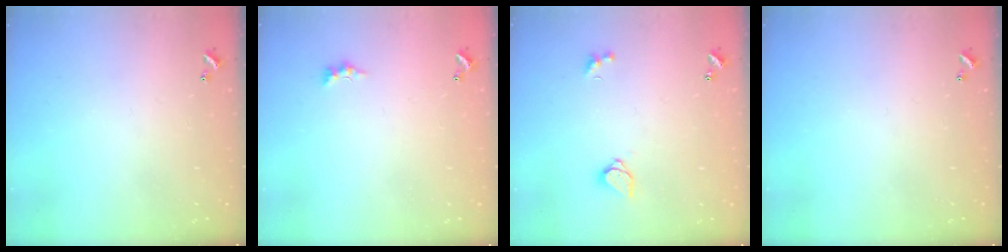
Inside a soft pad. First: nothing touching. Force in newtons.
{"total": 0.0}
{"total": 1.7, "press": 1.7, "slide": 0.4}
{"total": 0.0}